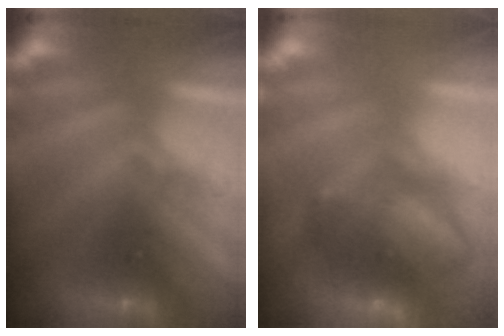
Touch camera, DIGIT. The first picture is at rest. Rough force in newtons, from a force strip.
{"total": 7.0}